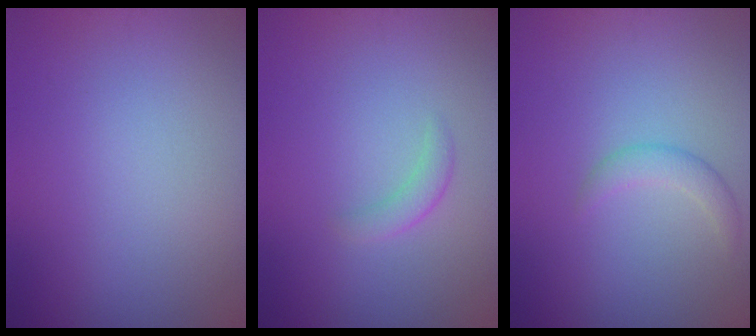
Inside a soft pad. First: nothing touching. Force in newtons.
{"total": 1.3, "press": 1.3, "slide": 0.1}
{"total": 1.6, "press": 1.6, "slide": 0.1}